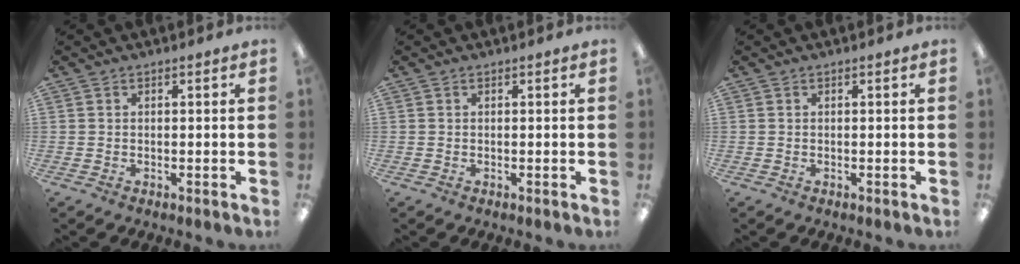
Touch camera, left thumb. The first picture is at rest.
{"total": 0.0}
{"total": 0.0}